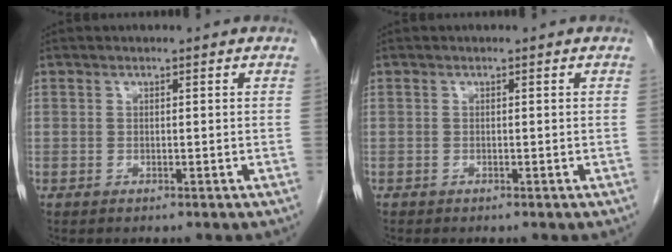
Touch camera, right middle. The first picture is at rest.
{"total": 0.0}